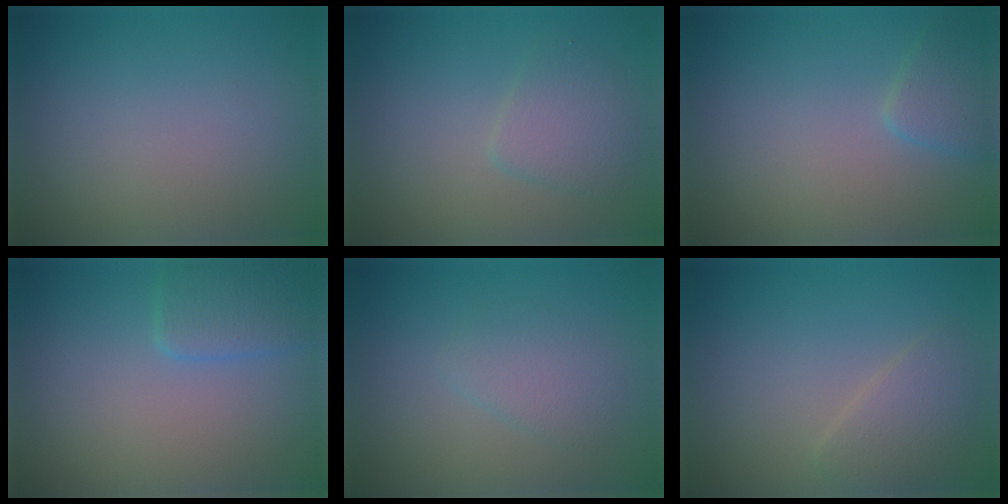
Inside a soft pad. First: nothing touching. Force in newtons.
{"total": 2.4, "press": 2.4, "slide": 0.1}
{"total": 1.9, "press": 1.9, "slide": 0.1}
{"total": 2.6, "press": 2.5, "slide": 0.3}
{"total": 2.0, "press": 2.0, "slide": 0.1}
{"total": 2.4, "press": 2.4, "slide": 0.1}